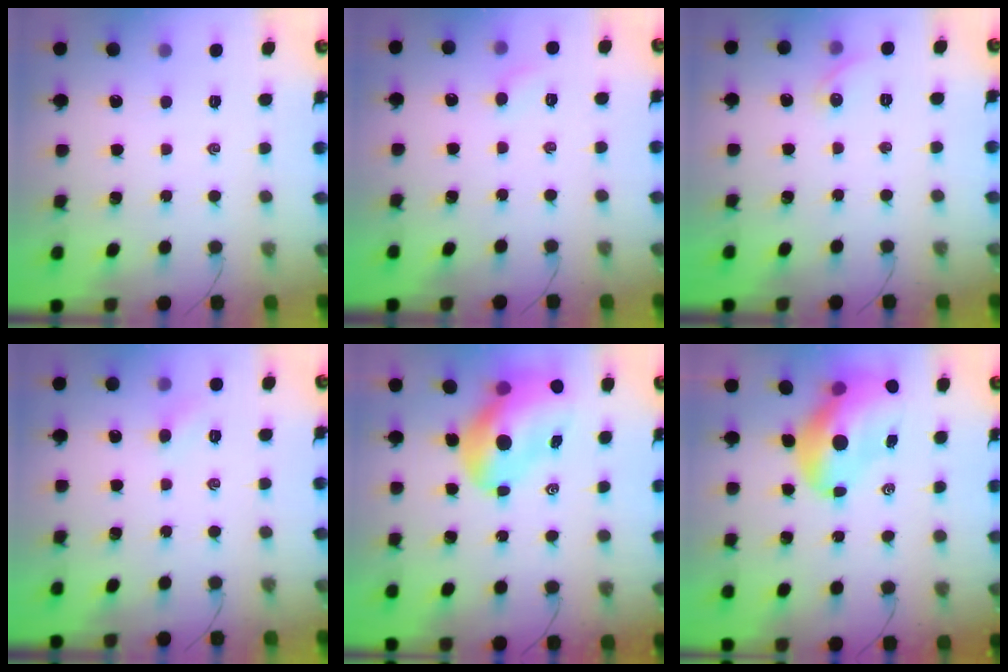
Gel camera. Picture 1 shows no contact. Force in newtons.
{"total": 4.4, "press": 4.1, "slide": 1.4}
{"total": 4.5, "press": 4.2, "slide": 1.6}
{"total": 3.5, "press": 3.4, "slide": 0.8}
{"total": 12.7, "press": 12.1, "slide": 3.8}
{"total": 11.6, "press": 11.0, "slide": 3.4}